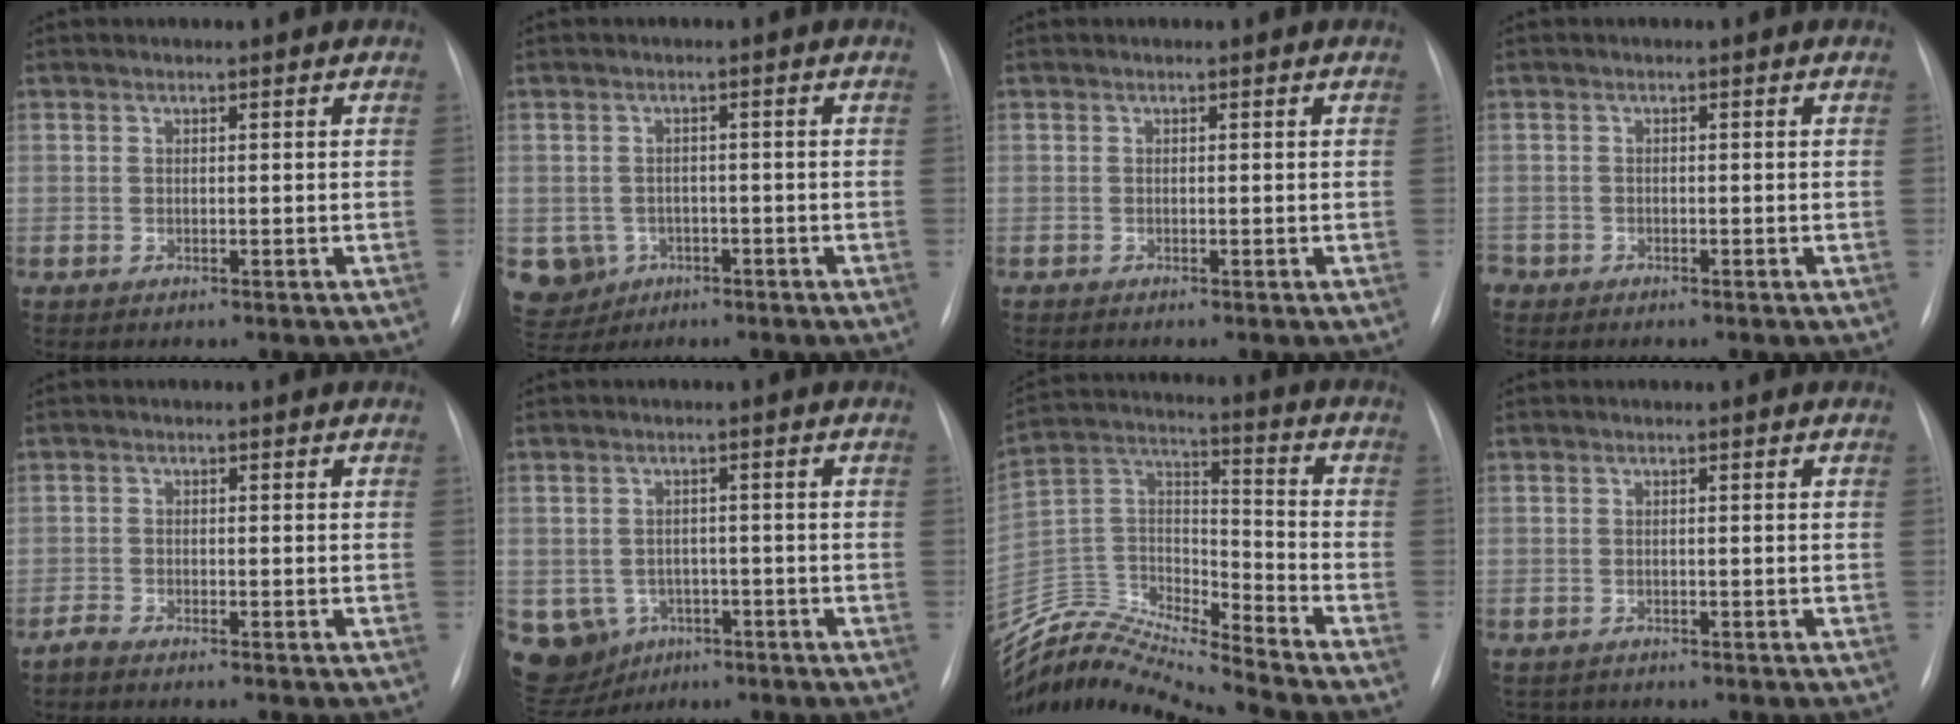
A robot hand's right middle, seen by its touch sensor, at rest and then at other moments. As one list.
[{"total": 6.8, "force": [-2.6, 6.2, 1.1], "torque": [-0.035, 0.008, -0.031]}, {"total": 0.0}, {"total": 2.0, "force": [-1.2, 1.6, 0.4], "torque": [-0.004, 0.004, -0.021]}, {"total": 2.0, "force": [-1.8, 0.1, 0.9], "torque": [-0.022, -0.005, -0.032]}, {"total": 8.5, "force": [-3.4, 7.6, 1.6], "torque": [-0.050, 0.012, -0.041]}, {"total": 15.3, "force": [-15.1, -1.0, 2.0], "torque": [-0.031, 0.051, -0.284]}, {"total": 2.0, "force": [-1.5, 1.2, 0.0], "torque": [-0.003, 0.002, -0.021]}]